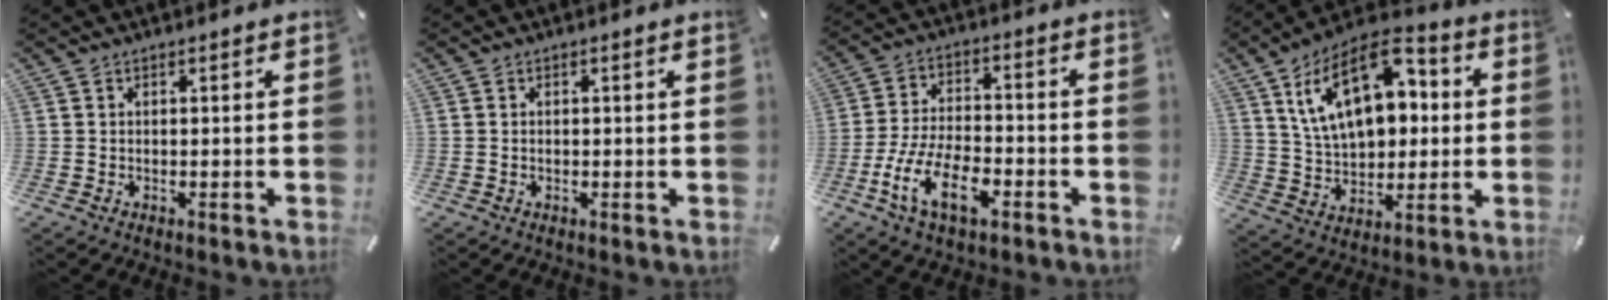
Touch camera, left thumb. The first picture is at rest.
{"total": 0.6, "force": [0.0, 0.2, 0.5], "torque": [-0.011, 0.001, 0.000]}
{"total": 12.9, "force": [-6.1, 6.6, 9.3], "torque": [-0.198, 0.016, -0.115]}
{"total": 19.6, "force": [6.8, 12.2, 13.7], "torque": [-0.243, -0.017, 0.119]}